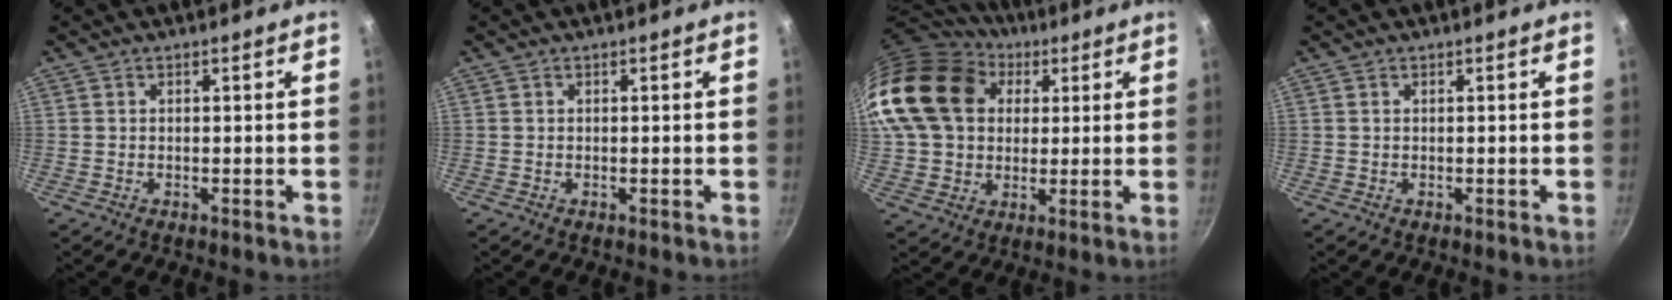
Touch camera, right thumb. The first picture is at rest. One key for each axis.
{"total": 0.0}
{"total": 21.9, "fx": 5.7, "fy": 17.0, "fz": 12.6, "tx": -0.226, "ty": 0.026, "tz": 0.100}
{"total": 0.0}